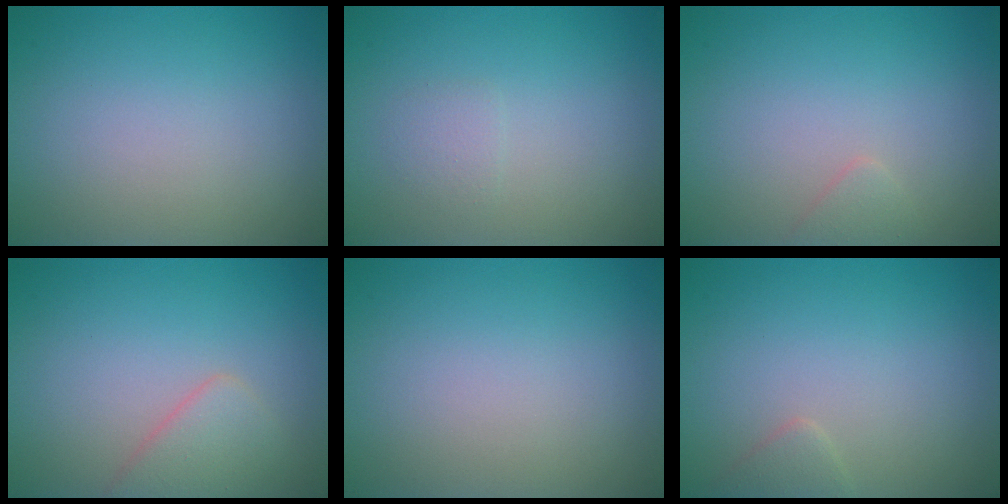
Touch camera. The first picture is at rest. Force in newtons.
{"total": 0.9, "press": 0.9, "slide": 0.1}
{"total": 0.9, "press": 0.9, "slide": 0.1}
{"total": 2.5, "press": 2.5, "slide": 0.2}
{"total": 0.0}
{"total": 1.0, "press": 1.0, "slide": 0.1}